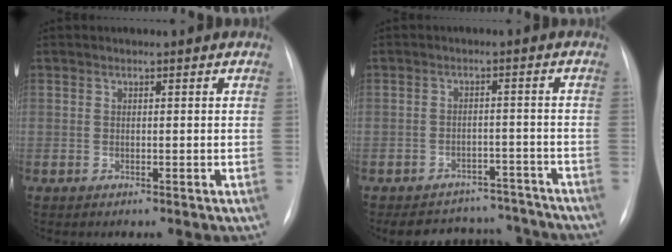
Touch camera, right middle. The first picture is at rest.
{"total": 11.6, "force": [-10.7, 4.2, 1.6], "torque": [-0.016, 0.020, -0.130]}